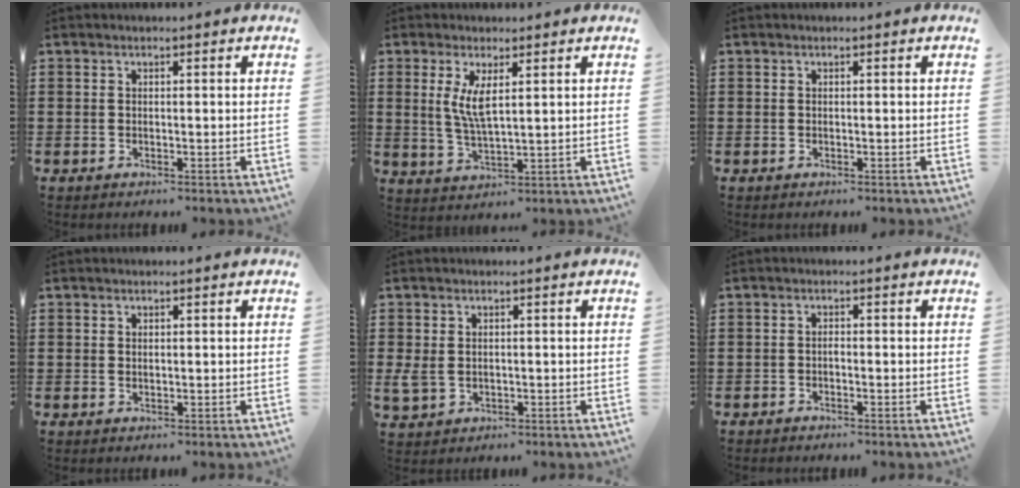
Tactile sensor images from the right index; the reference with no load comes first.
{"total": 5.0, "force": [1.6, 1.4, 4.5], "torque": [-0.094, 0.000, 0.028]}
{"total": 0.0}
{"total": 0.6, "force": [0.3, 0.5, 0.3], "torque": [-0.007, 0.004, 0.006]}
{"total": 2.1, "force": [0.2, 1.7, 1.2], "torque": [-0.036, 0.002, 0.000]}
{"total": 0.7, "force": [-0.5, 0.3, 0.5], "torque": [-0.012, -0.003, -0.008]}